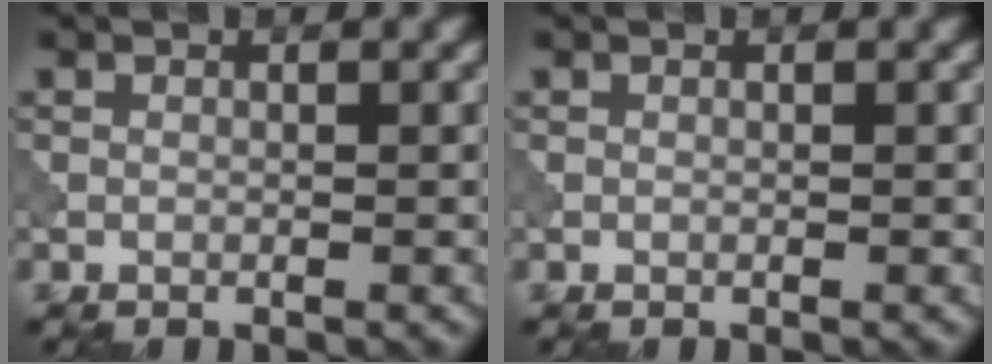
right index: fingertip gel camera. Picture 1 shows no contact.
{"total": 0.0}